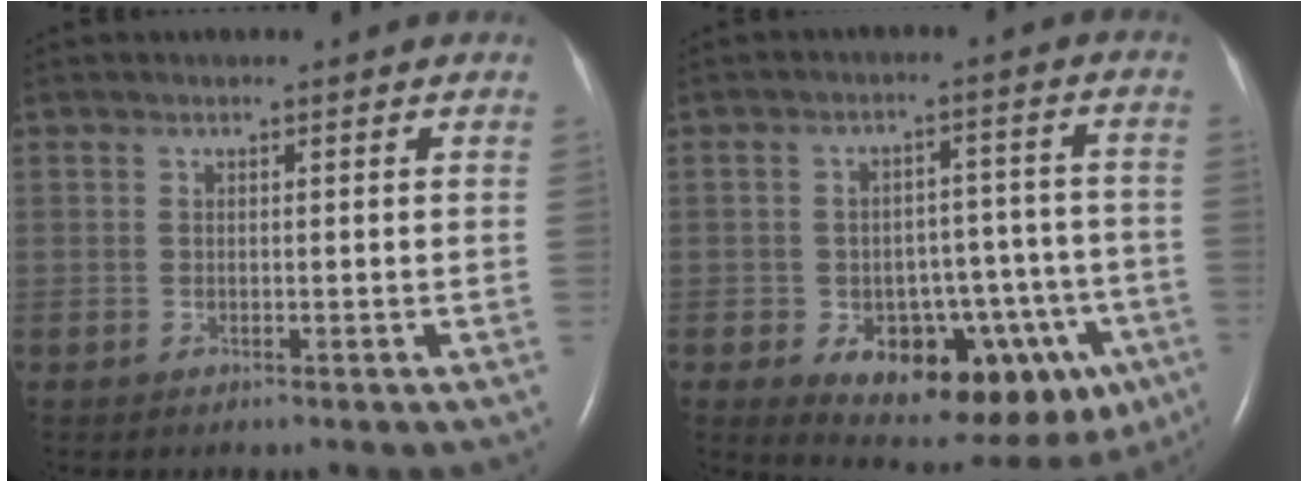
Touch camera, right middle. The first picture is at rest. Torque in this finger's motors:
{"motor_torque": [1.45, -0.69, 0.43, 0.12]}